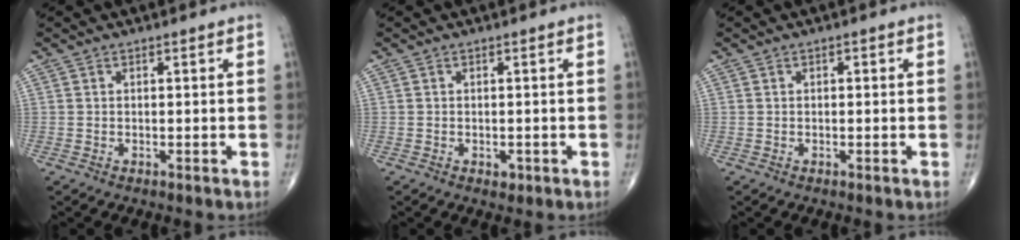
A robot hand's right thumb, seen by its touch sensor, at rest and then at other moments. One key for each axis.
{"total": 1.2, "fx": -0.5, "fy": 0.8, "fz": 0.7, "tx": -0.004, "ty": 0.000, "tz": -0.005}
{"total": 0.6, "fx": 0.1, "fy": 0.3, "fz": 0.5, "tx": -0.006, "ty": 0.001, "tz": 0.001}